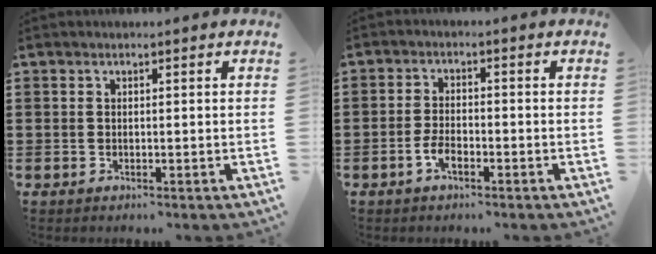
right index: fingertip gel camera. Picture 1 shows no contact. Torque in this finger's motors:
{"motor_torque": [0.26, 1.88, 0.13, 0.06]}